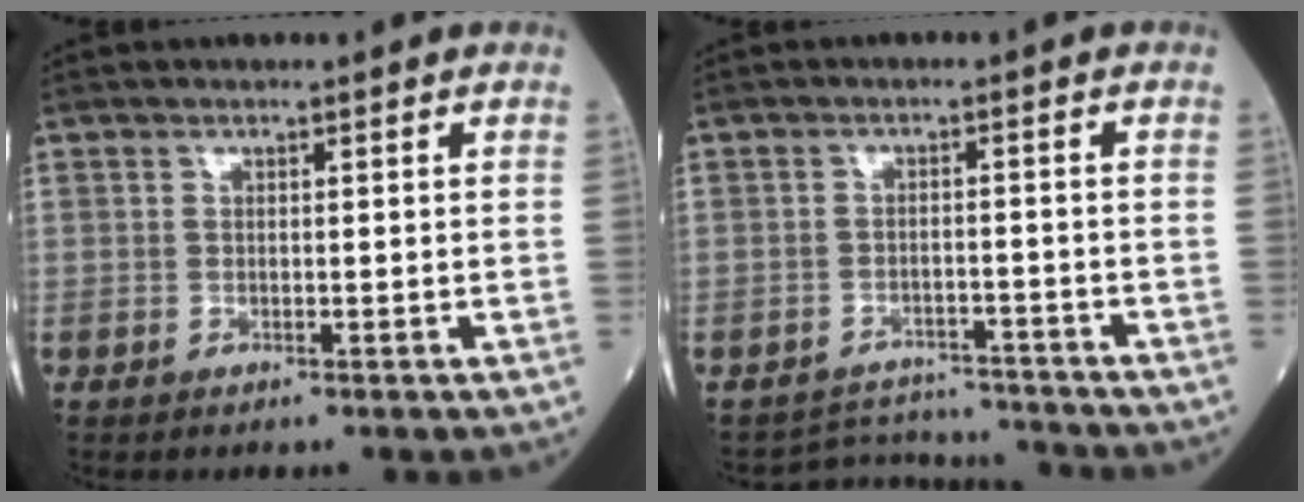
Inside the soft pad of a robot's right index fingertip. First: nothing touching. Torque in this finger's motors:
{"motor_torque": [-0.24, -0.09, -0.19, -0.02]}